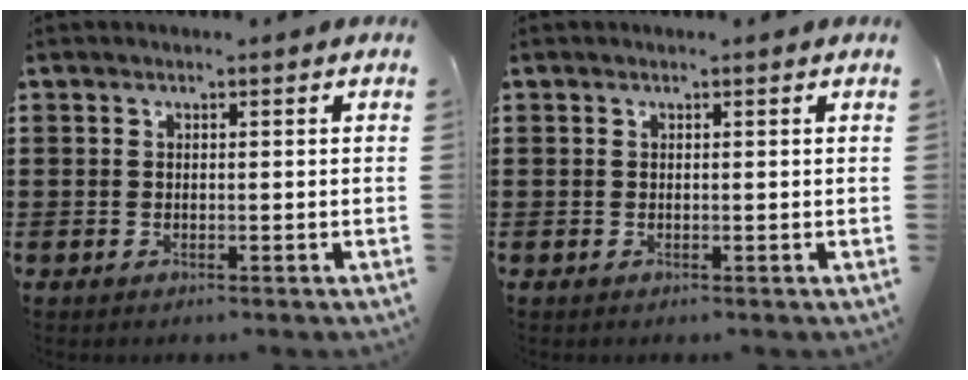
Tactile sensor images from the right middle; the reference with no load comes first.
{"total": 0.0}